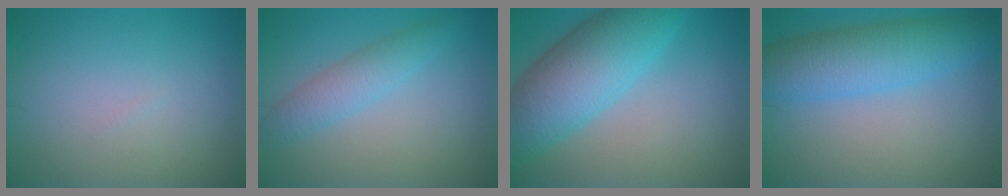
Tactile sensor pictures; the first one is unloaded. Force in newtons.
{"total": 2.9, "press": 2.9, "slide": 0.1}
{"total": 8.6, "press": 8.6, "slide": 0.3}
{"total": 6.4, "press": 6.4, "slide": 0.2}